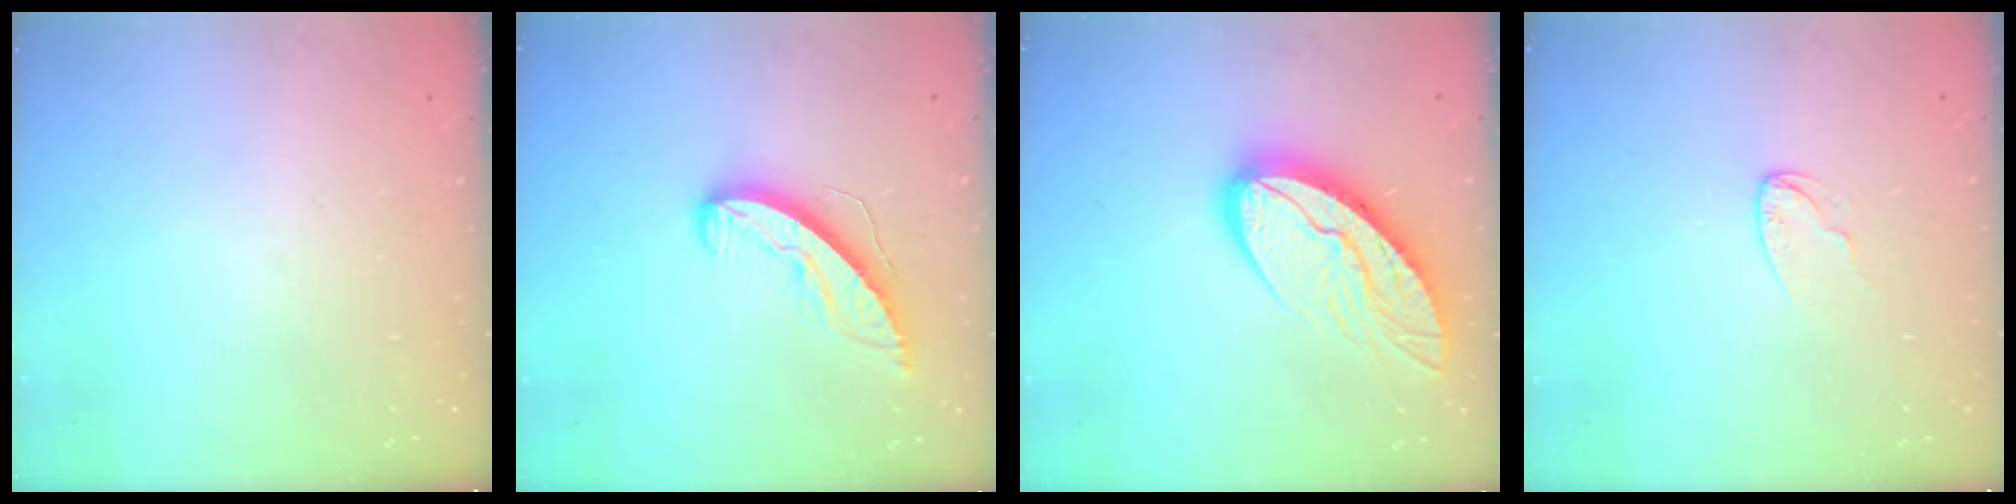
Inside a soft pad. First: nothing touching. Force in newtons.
{"total": 8.3, "press": 8.2, "slide": 0.8}
{"total": 13.5, "press": 13.5, "slide": 1.1}
{"total": 3.7, "press": 3.7, "slide": 0.3}